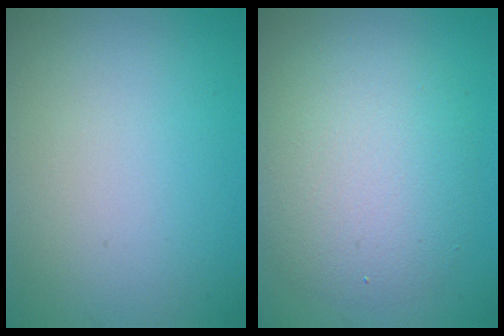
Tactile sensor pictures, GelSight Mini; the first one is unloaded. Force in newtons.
{"total": 6.0, "press": 6.0, "slide": 0.2}